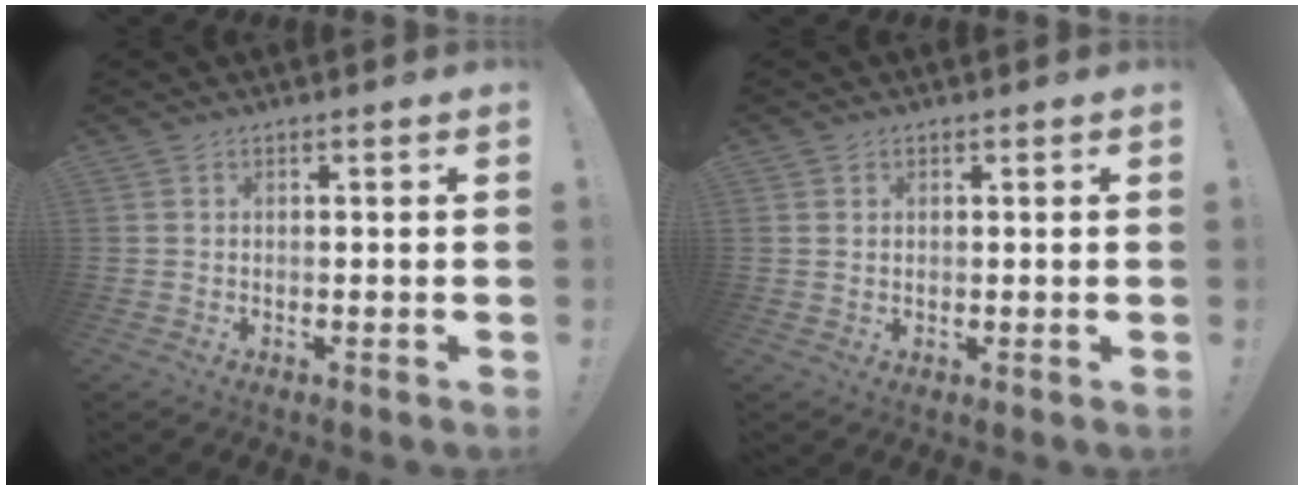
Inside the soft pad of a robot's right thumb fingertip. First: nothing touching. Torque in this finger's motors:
{"motor_torque": [1.30, 3.00, 1.14, 0.41, 0.22]}